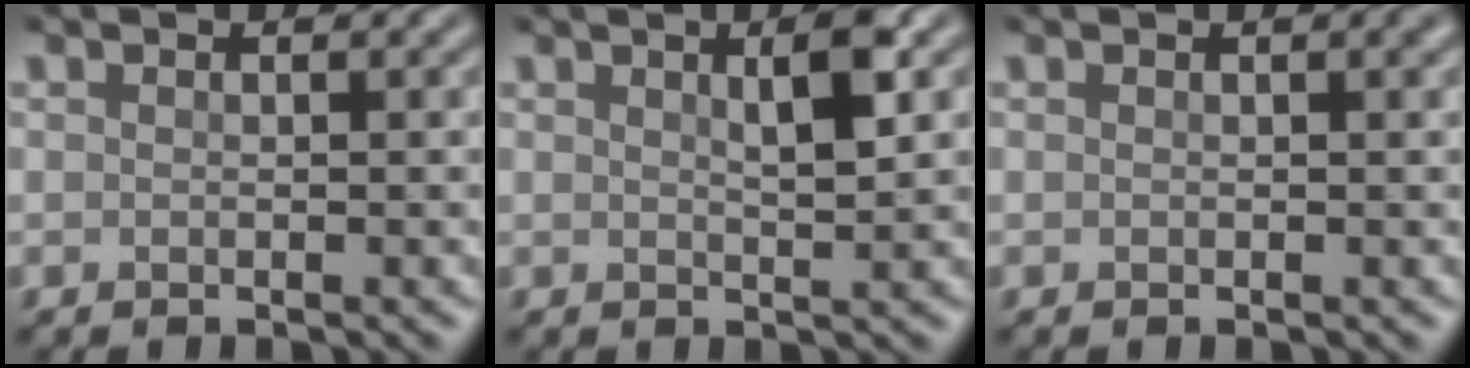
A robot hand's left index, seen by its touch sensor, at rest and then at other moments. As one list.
[{"total": 2.8, "force": [1.1, 0.6, 2.5], "torque": [-0.034, 0.006, 0.017]}, {"total": 1.1, "force": [0.4, 0.4, 1.0], "torque": [-0.009, 0.006, 0.004]}]